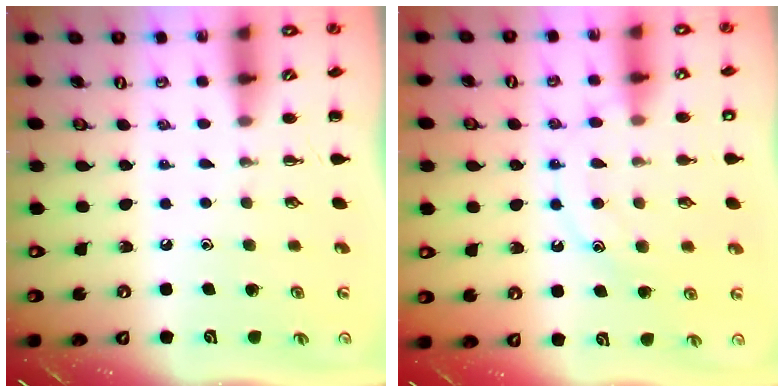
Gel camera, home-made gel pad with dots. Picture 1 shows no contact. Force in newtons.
{"total": 13.5, "press": 13.4, "slide": 0.8}